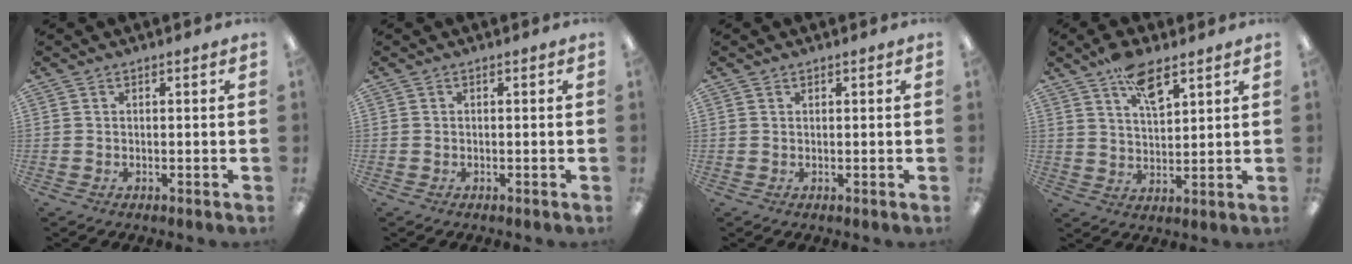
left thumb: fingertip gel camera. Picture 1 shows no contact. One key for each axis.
{"total": 0.0}
{"total": 0.7, "fx": 0.6, "fy": 0.3, "fz": 0.1, "tx": -0.003, "ty": 0.001, "tz": 0.011}
{"total": 9.6, "fx": 6.3, "fy": 3.9, "fz": 6.0, "tx": -0.099, "ty": -0.028, "tz": 0.111}